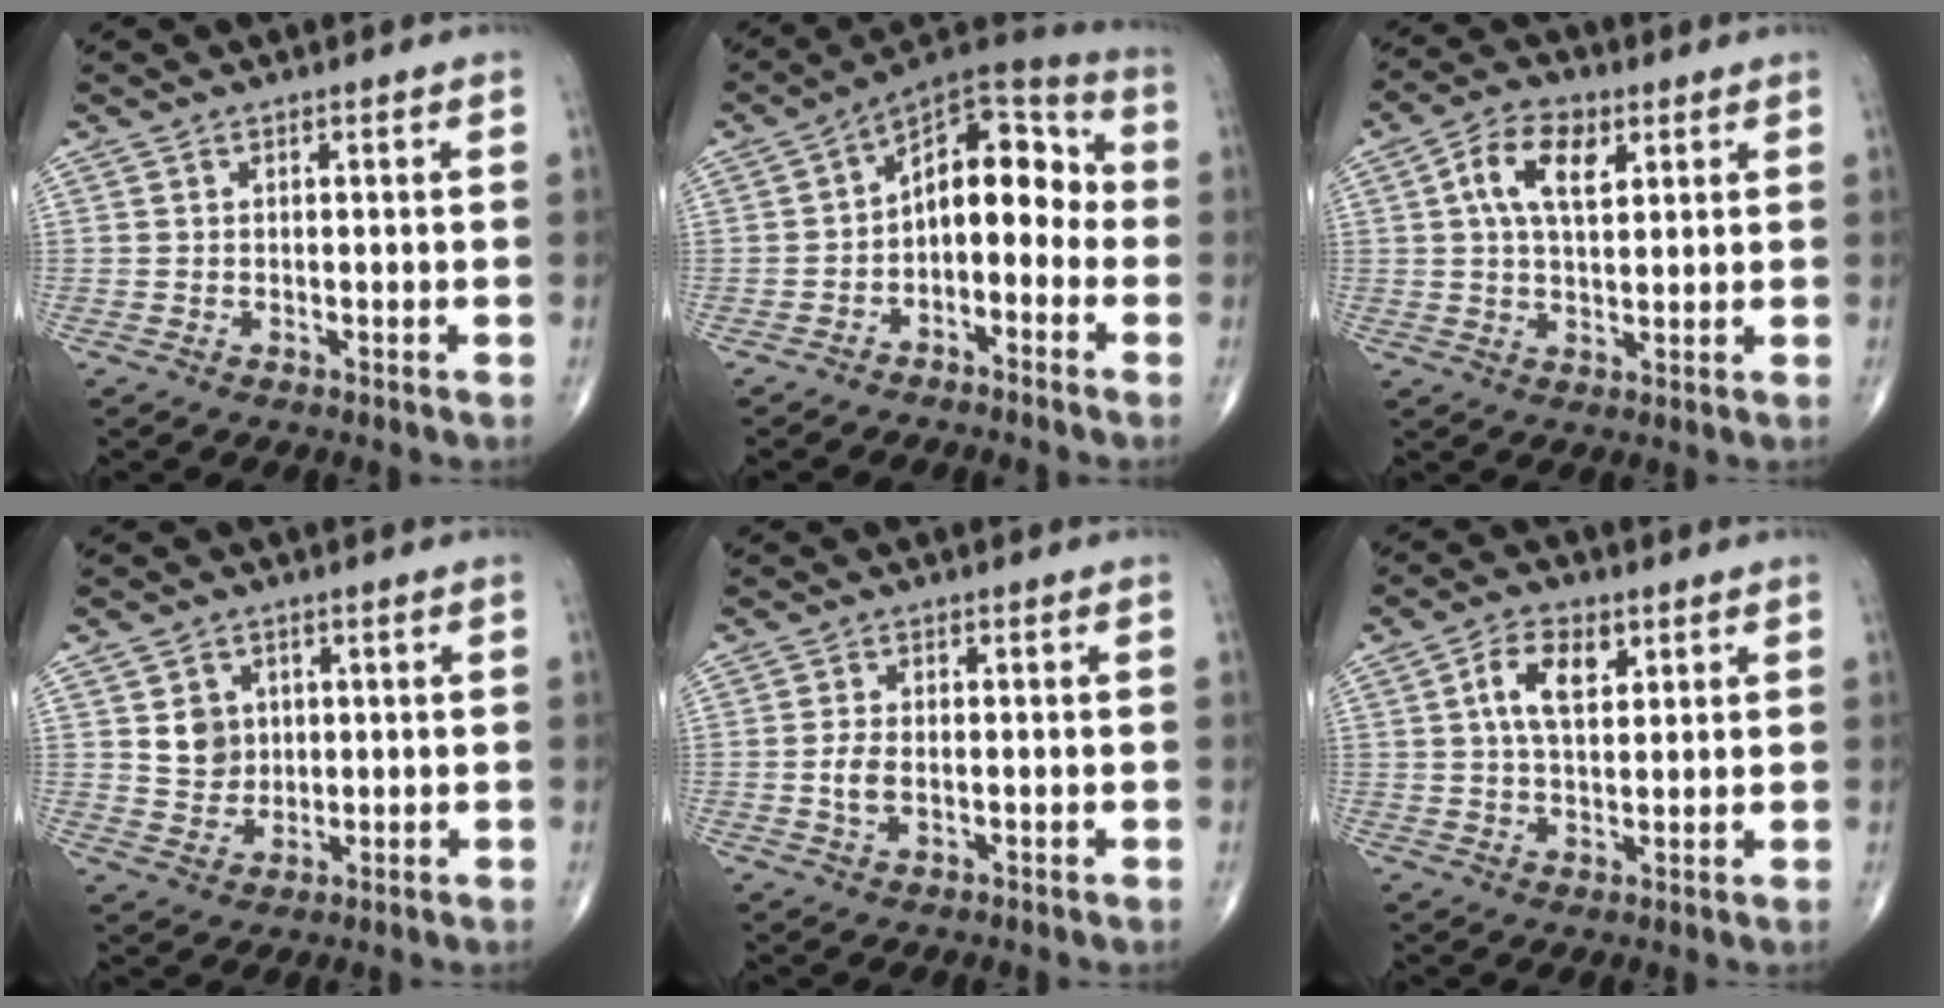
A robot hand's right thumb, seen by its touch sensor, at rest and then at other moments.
{"total": 12.9, "force": [-2.2, 7.7, 10.1], "torque": [-0.114, 0.060, -0.047]}
{"total": 9.2, "force": [3.1, 5.1, 7.0], "torque": [-0.116, 0.001, 0.050]}
{"total": 5.4, "force": [1.4, 4.7, 2.3], "torque": [-0.016, -0.008, 0.029]}
{"total": 3.2, "force": [-0.4, 1.7, 2.6], "torque": [-0.055, -0.001, -0.009]}
{"total": 7.6, "force": [2.7, 4.2, 5.8], "torque": [-0.094, -0.003, 0.046]}